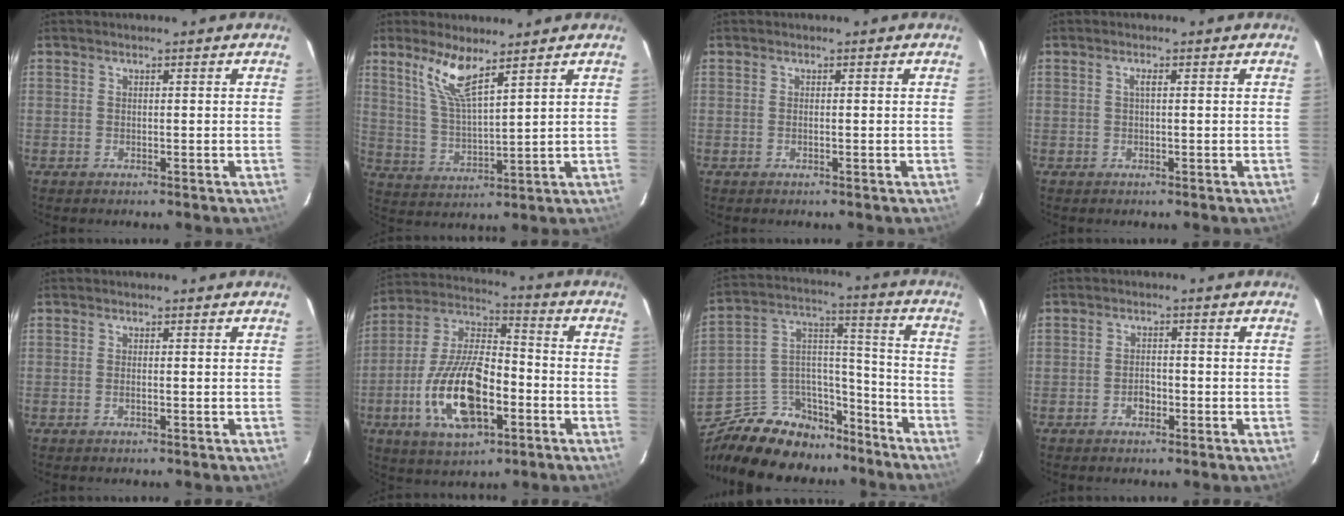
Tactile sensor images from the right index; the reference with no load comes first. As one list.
[{"total": 8.2, "force": [5.6, 1.3, 5.9], "torque": [-0.118, -0.002, 0.119]}, {"total": 0.0}, {"total": 1.0, "force": [0.2, 0.0, 0.9], "torque": [-0.018, 0.003, 0.002]}, {"total": 0.6, "force": [-0.2, 0.0, 0.5], "torque": [-0.010, -0.001, -0.004]}, {"total": 18.5, "force": [-6.3, 8.5, 15.2], "torque": [-0.313, -0.001, -0.112]}, {"total": 20.0, "force": [-15.1, 11.1, 7.0], "torque": [-0.160, 0.076, -0.229]}, {"total": 2.5, "force": [-1.3, 1.7, 1.4], "torque": [-0.027, 0.005, -0.022]}]